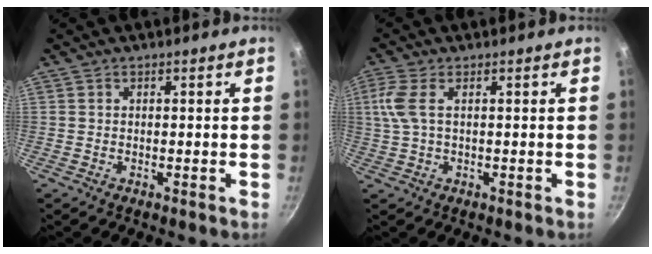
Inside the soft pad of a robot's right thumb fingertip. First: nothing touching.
{"total": 4.9, "force": [0.8, 1.9, 4.5], "torque": [-0.111, 0.007, 0.018]}